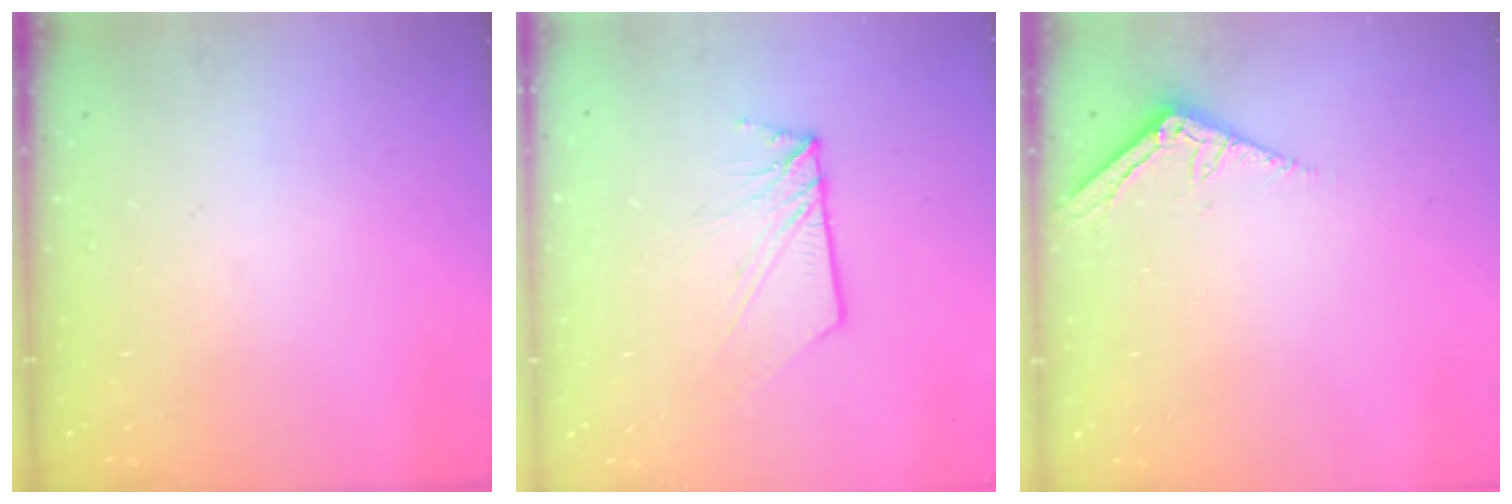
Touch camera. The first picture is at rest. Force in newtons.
{"total": 5.5, "press": 5.5, "slide": 0.1}
{"total": 3.2, "press": 3.2, "slide": 0.3}